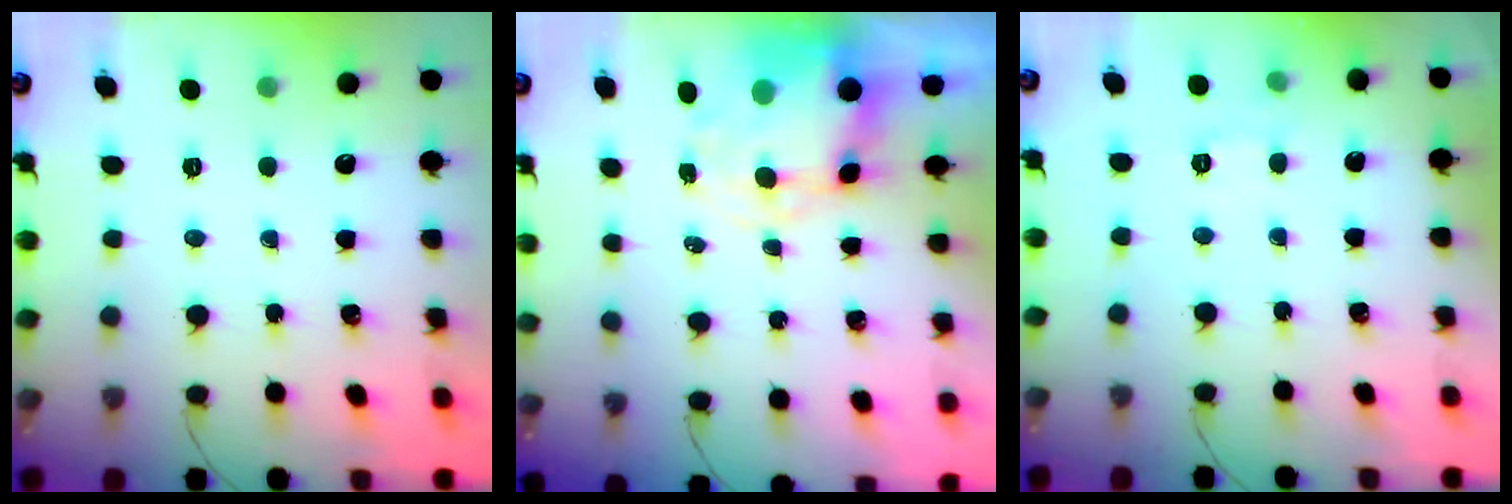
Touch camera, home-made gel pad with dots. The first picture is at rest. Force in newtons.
{"total": 6.9, "press": 6.6, "slide": 1.8}
{"total": 6.1, "press": 6.0, "slide": 1.4}